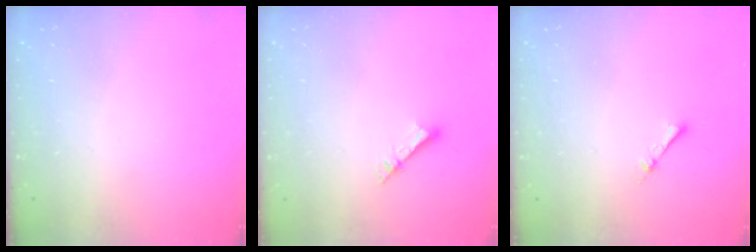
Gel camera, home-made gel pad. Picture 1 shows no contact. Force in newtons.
{"total": 3.6, "press": 3.5, "slide": 0.3}
{"total": 1.9, "press": 1.9, "slide": 0.3}